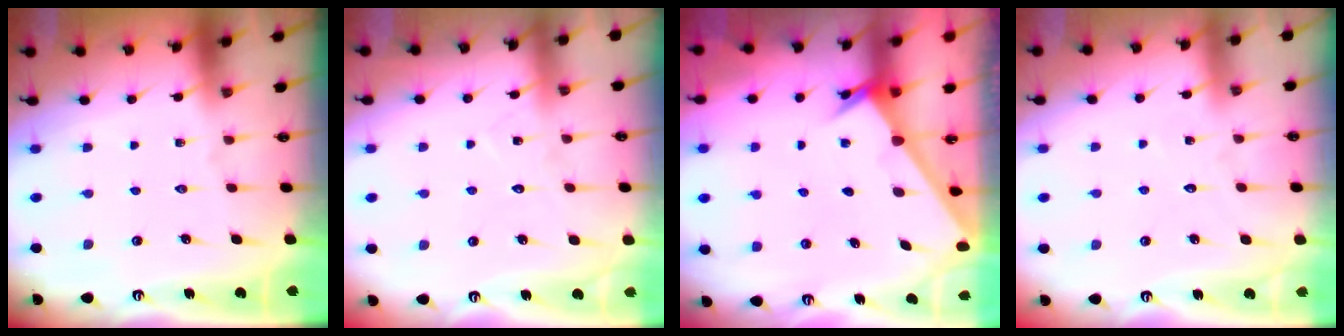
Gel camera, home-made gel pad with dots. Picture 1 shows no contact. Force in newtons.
{"total": 8.1, "press": 8.1, "slide": 0.4}
{"total": 2.5, "press": 2.5, "slide": 0.2}
{"total": 3.8, "press": 3.7, "slide": 0.4}